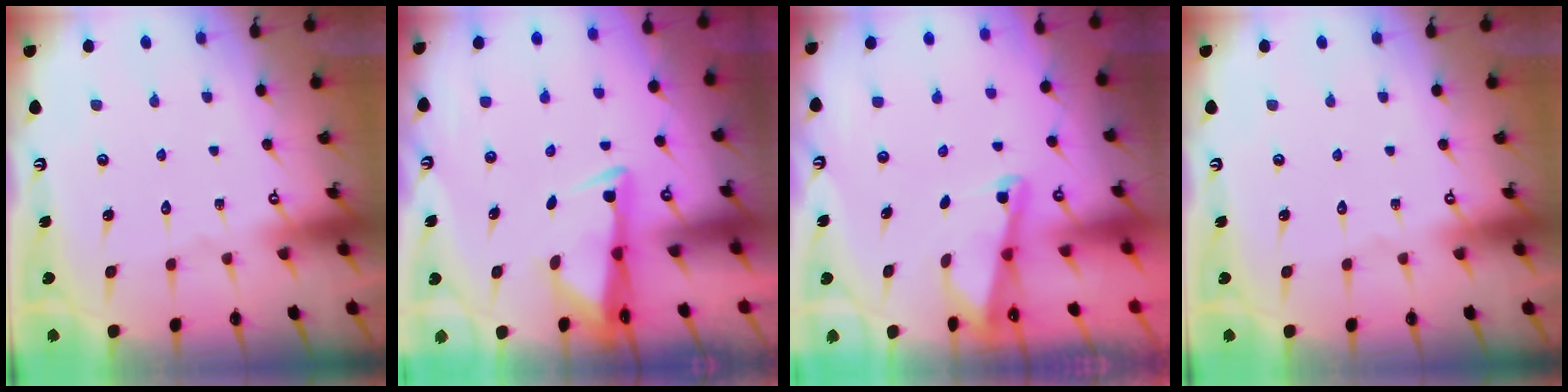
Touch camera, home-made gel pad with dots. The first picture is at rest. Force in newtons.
{"total": 2.9, "press": 2.8, "slide": 1.0}
{"total": 2.1, "press": 2.0, "slide": 0.3}
{"total": 0.0}